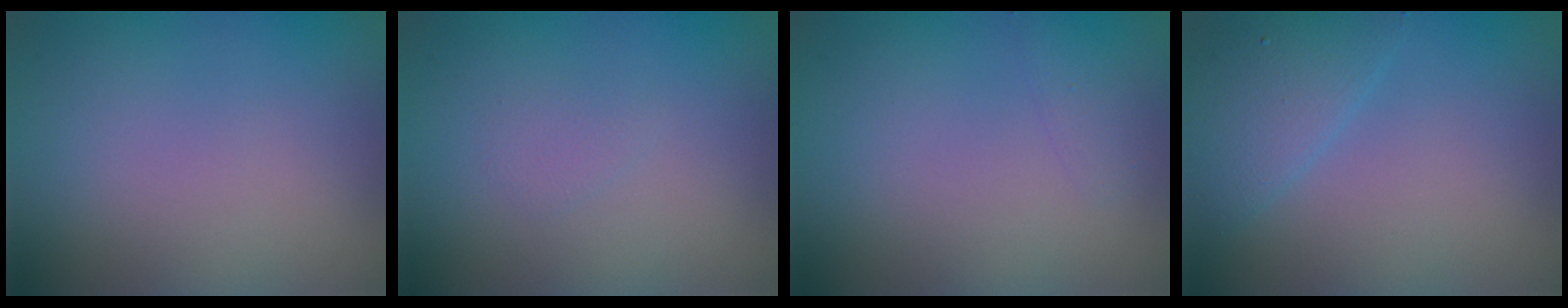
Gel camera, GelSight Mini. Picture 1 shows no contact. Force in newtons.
{"total": 0.7, "press": 0.7, "slide": 0.1}
{"total": 0.8, "press": 0.8, "slide": 0.0}
{"total": 2.6, "press": 2.6, "slide": 0.1}